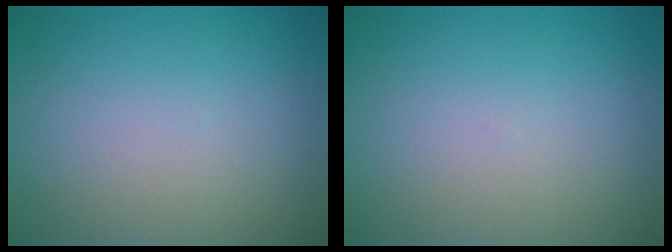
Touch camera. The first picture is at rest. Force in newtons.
{"total": 0.0}